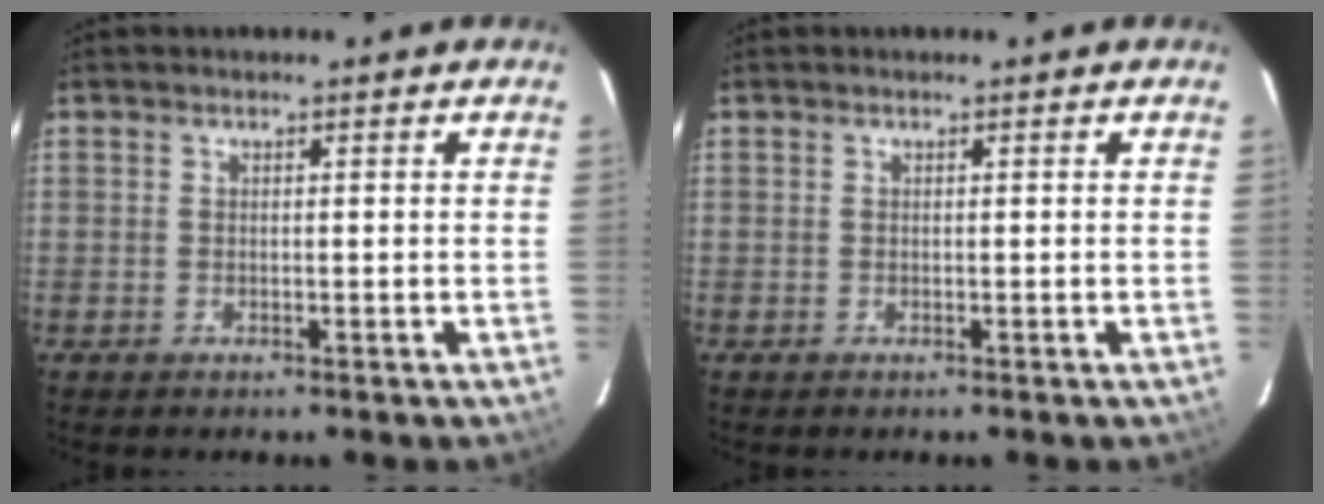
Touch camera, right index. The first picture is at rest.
{"total": 0.0}